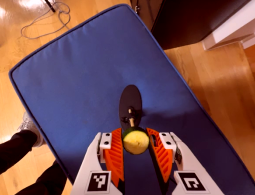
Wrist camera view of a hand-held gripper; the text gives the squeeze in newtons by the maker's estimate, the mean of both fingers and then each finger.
{"total": 7.9, "left": 7.8, "right": 7.9}